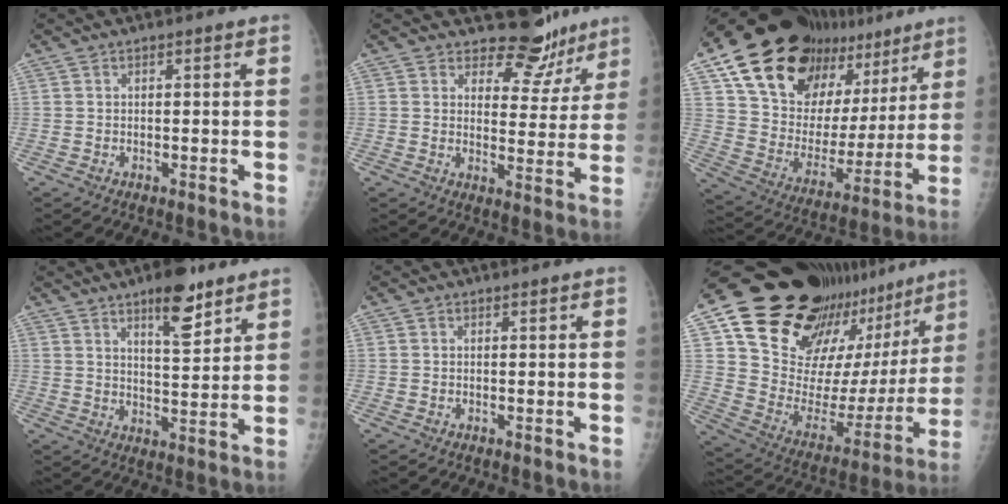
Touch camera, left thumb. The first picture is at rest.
{"total": 9.2, "force": [7.9, 4.6, 1.0], "torque": [0.026, -0.068, 0.096]}
{"total": 28.4, "force": [18.3, 15.4, 15.4], "torque": [-0.212, -0.046, 0.294]}
{"total": 9.6, "force": [6.2, 3.2, 6.5], "torque": [-0.081, -0.039, 0.095]}
{"total": 0.0}
{"total": 31.2, "force": [20.6, 15.2, 17.8], "torque": [-0.253, -0.073, 0.317]}